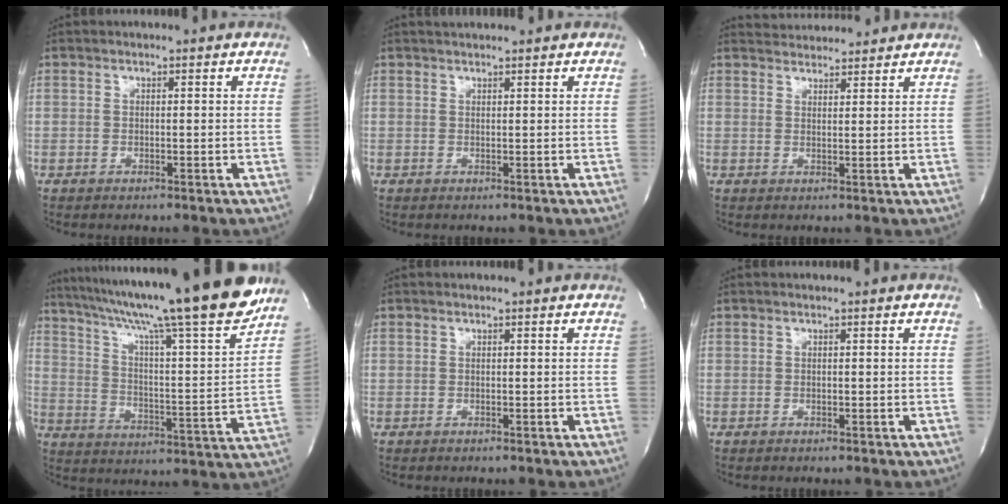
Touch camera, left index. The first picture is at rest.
{"total": 2.9, "force": [2.7, 0.2, 1.0], "torque": [-0.012, 0.024, 0.038]}
{"total": 5.5, "force": [5.5, 0.8, 0.5], "torque": [-0.010, 0.024, 0.077]}
{"total": 25.5, "force": [21.2, -0.4, 14.2], "torque": [-0.241, -0.038, 0.306]}
{"total": 0.0}
{"total": 0.0}